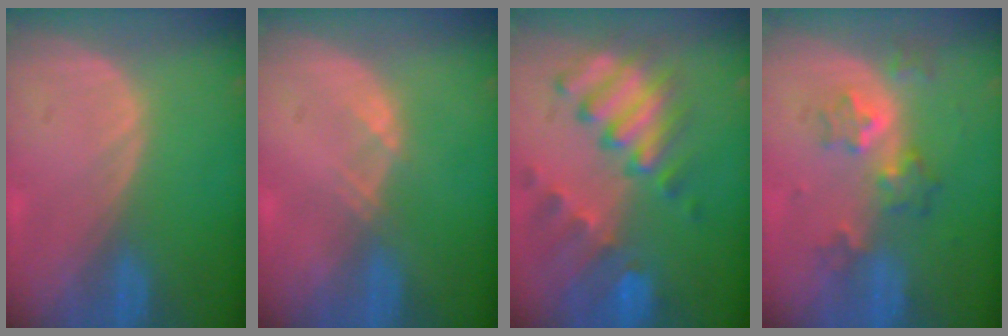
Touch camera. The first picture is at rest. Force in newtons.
{"total": 1.1, "press": 1.0, "slide": 0.2}
{"total": 10.4, "press": 9.0, "slide": 5.3}
{"total": 6.3, "press": 5.5, "slide": 3.1}